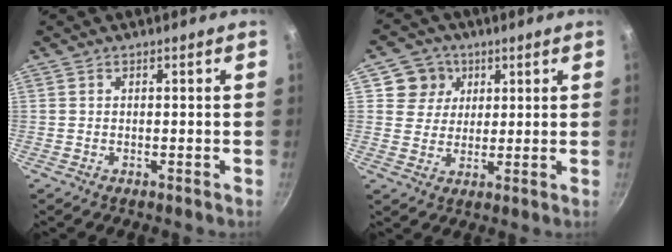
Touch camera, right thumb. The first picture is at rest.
{"total": 6.7, "force": [2.5, 6.1, 1.2], "torque": [0.019, -0.001, 0.036]}